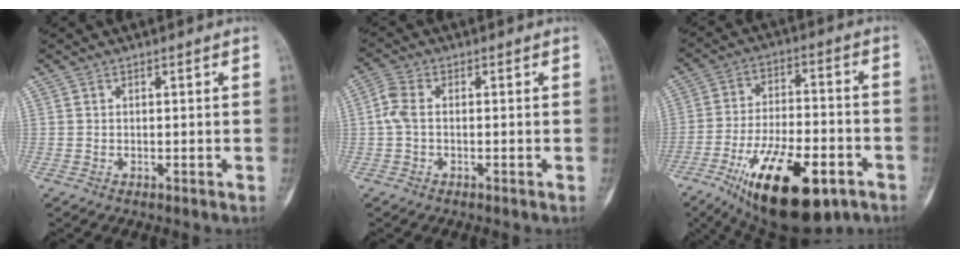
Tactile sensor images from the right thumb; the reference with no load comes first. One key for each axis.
{"total": 3.5, "fx": -0.3, "fy": 2.0, "fz": 2.9, "tx": -0.075, "ty": 0.008, "tz": -0.017}
{"total": 21.9, "fx": -10.9, "fy": 9.3, "fz": 16.6, "tx": -0.275, "ty": 0.038, "tz": -0.165}